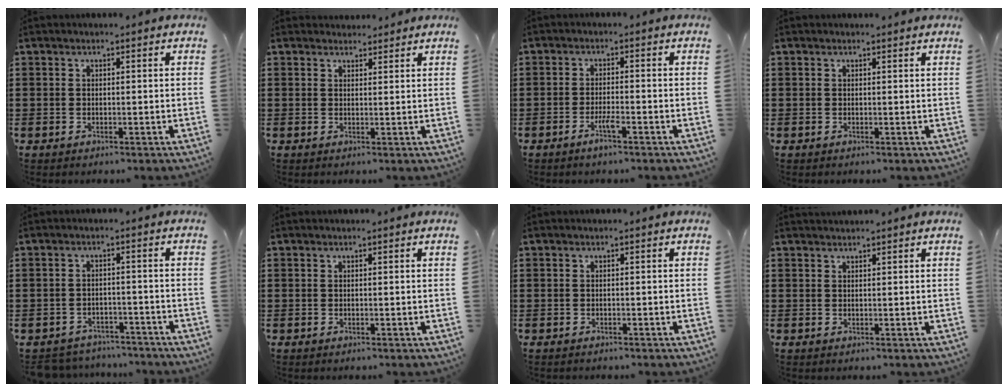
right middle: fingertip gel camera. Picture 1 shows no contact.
{"total": 1.7, "force": [1.7, 0.3, -0.1], "torque": [0.006, 0.001, 0.032]}
{"total": 2.7, "force": [-1.7, 0.2, 2.2], "torque": [-0.044, -0.003, -0.032]}
{"total": 0.0}
{"total": 3.2, "force": [-3.2, 0.7, -0.2], "torque": [-0.005, 0.001, -0.069]}
{"total": 0.0}
{"total": 0.6, "force": [-0.5, 0.4, -0.1], "torque": [0.002, 0.005, -0.012]}
{"total": 0.9, "force": [0.9, -0.1, 0.1], "torque": [-0.004, -0.002, 0.018]}